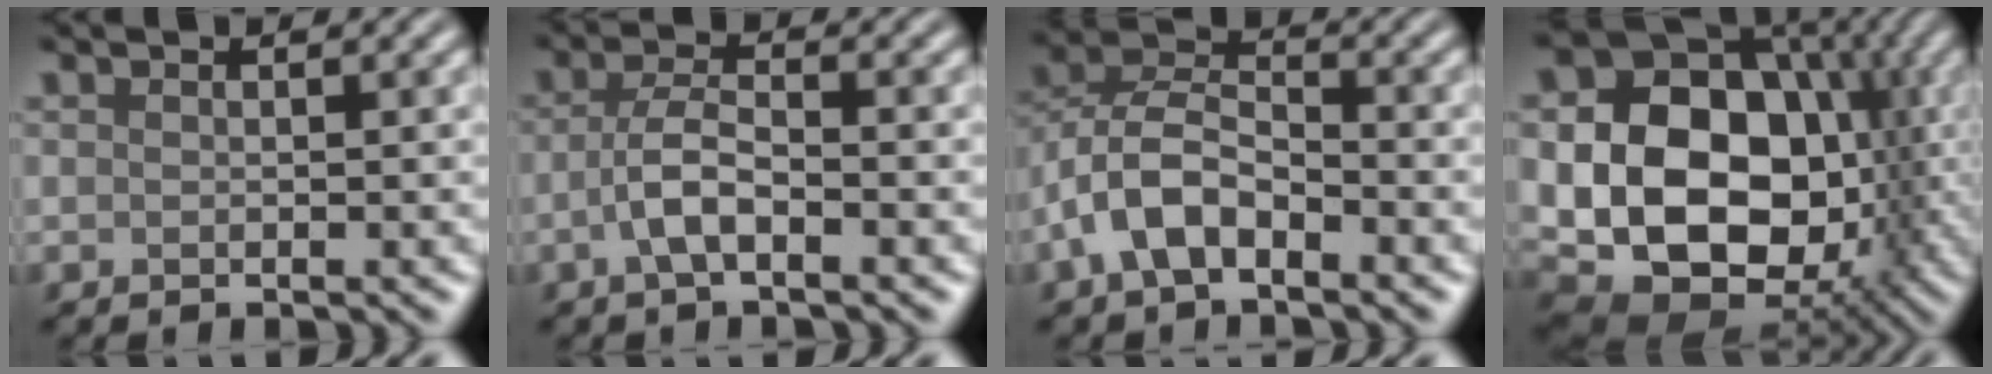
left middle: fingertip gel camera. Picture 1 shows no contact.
{"total": 3.2, "force": [-1.2, 1.1, 2.8], "torque": [-0.059, 0.005, -0.030]}
{"total": 5.8, "force": [-2.7, 3.1, 4.0], "torque": [-0.078, 0.010, -0.059]}
{"total": 17.8, "force": [-1.0, 13.4, 11.7], "torque": [-0.169, -0.015, -0.014]}